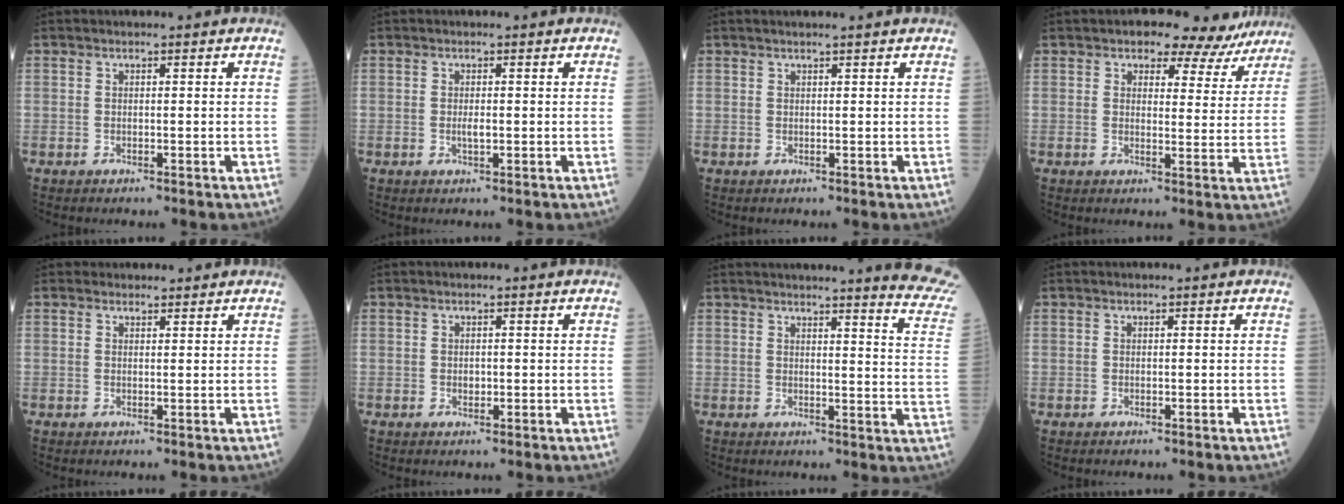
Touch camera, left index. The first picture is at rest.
{"total": 1.2, "force": [-0.2, 0.3, 1.2], "torque": [-0.024, -0.003, -0.002]}
{"total": 2.2, "force": [1.9, -0.4, 1.0], "torque": [-0.012, 0.011, 0.029]}
{"total": 8.2, "force": [6.9, 4.0, 2.1], "torque": [-0.005, 0.001, 0.069]}
{"total": 1.1, "force": [1.0, 0.5, -0.1], "torque": [-0.003, 0.000, 0.013]}
{"total": 0.9, "force": [-0.1, 0.7, 0.6], "torque": [-0.011, -0.001, -0.002]}
{"total": 12.3, "force": [11.6, -0.6, 4.0], "torque": [-0.035, -0.083, 0.105]}
{"total": 0.0}